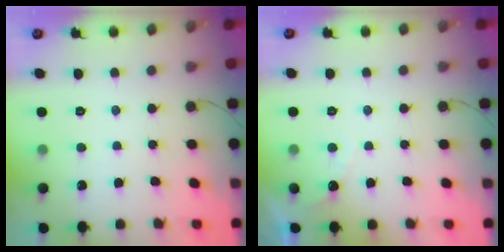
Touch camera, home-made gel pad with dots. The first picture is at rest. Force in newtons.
{"total": 2.3, "press": 2.3, "slide": 0.1}